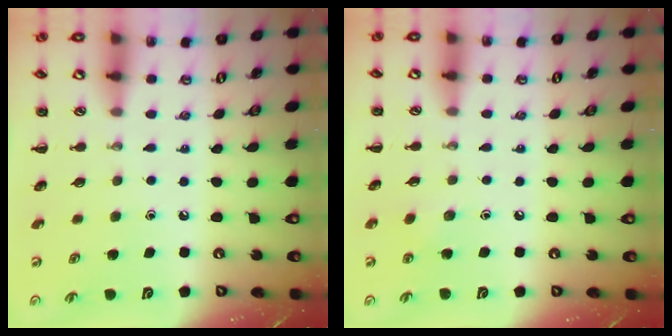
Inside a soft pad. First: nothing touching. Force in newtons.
{"total": 3.1, "press": 3.0, "slide": 1.0}